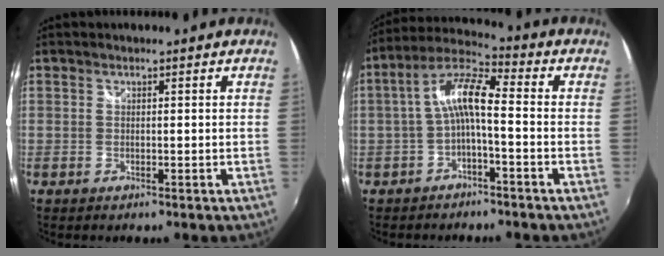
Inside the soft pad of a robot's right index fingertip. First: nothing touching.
{"total": 8.1, "force": [-1.6, 2.0, 7.7], "torque": [-0.168, 0.021, -0.031]}